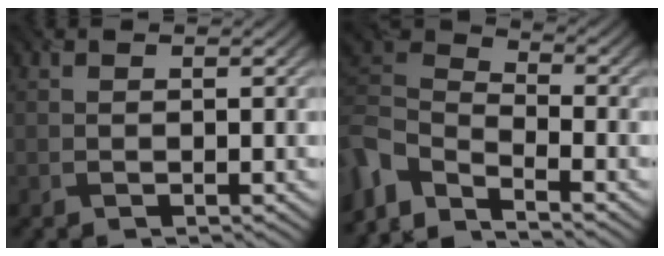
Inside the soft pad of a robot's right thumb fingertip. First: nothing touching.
{"total": 5.9, "force": [-3.8, 2.2, 3.9], "torque": [-0.090, -0.003, -0.099]}